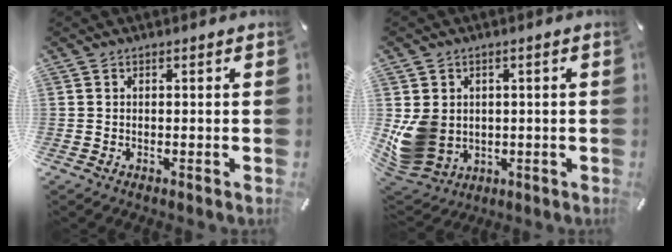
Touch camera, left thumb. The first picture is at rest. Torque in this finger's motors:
{"motor_torque": [1.62, 1.53, 0.87, -0.01, 0.30]}